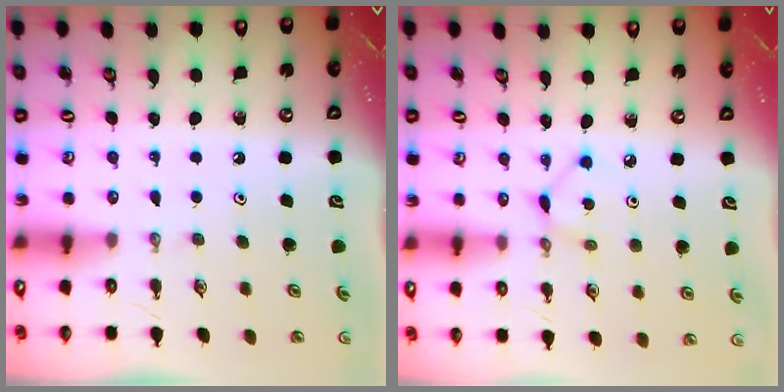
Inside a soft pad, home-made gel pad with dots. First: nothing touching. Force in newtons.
{"total": 3.3, "press": 3.3, "slide": 0.1}